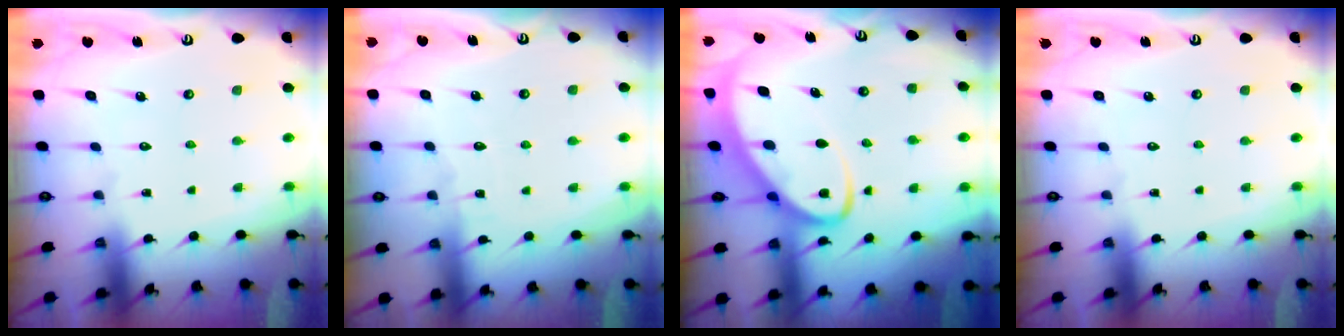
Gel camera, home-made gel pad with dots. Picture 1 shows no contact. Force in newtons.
{"total": 2.3, "press": 2.3, "slide": 0.2}
{"total": 7.9, "press": 7.8, "slide": 0.8}
{"total": 0.0}